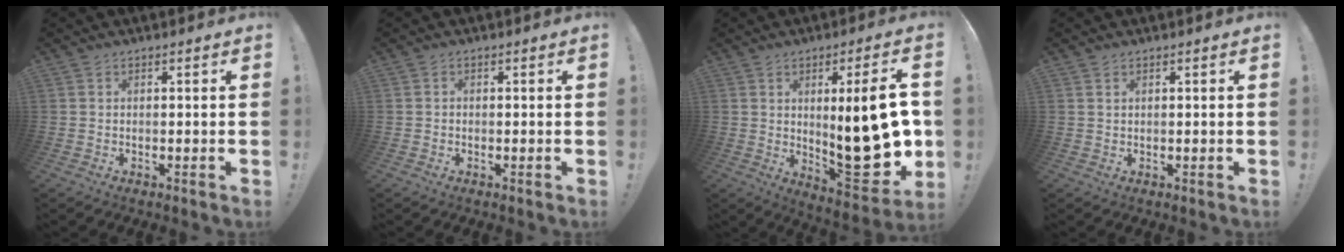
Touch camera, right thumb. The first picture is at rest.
{"total": 0.6, "force": [-0.5, 0.3, 0.2], "torque": [-0.004, 0.001, -0.009]}
{"total": 23.1, "force": [-0.1, 7.3, 21.9], "torque": [-0.307, -0.022, 0.006]}
{"total": 0.9, "force": [0.7, 0.4, 0.4], "torque": [-0.014, 0.003, 0.015]}